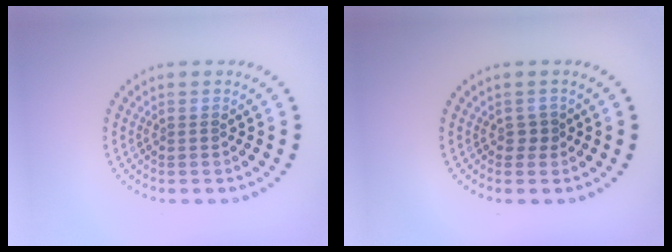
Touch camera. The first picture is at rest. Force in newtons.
{"total": 0.8, "press": 0.7, "slide": 0.4}